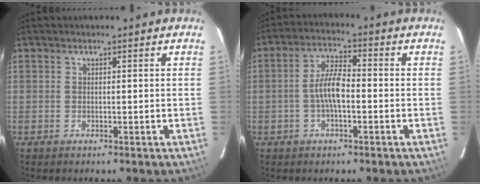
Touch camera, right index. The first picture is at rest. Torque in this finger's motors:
{"motor_torque": [1.16, -0.24, 0.61, 0.16]}